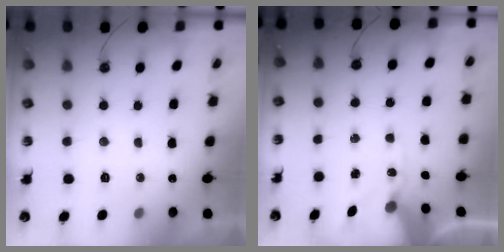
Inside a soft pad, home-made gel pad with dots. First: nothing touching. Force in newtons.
{"total": 10.3, "press": 10.2, "slide": 1.4}